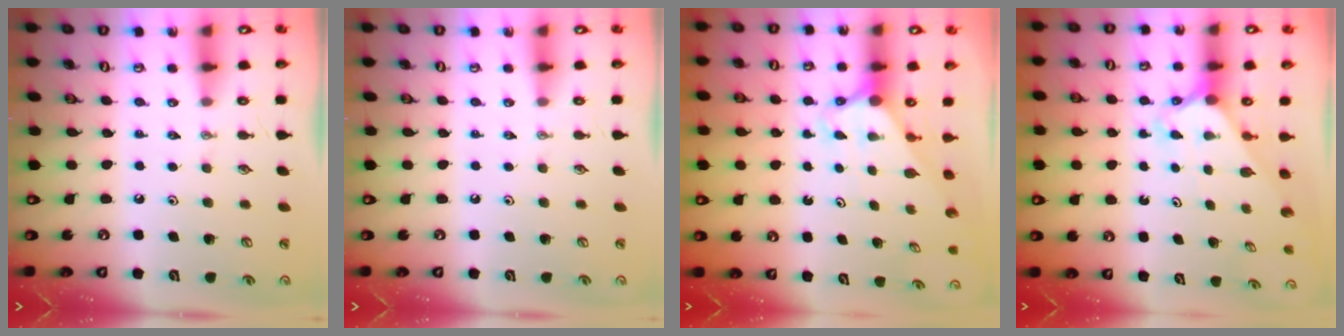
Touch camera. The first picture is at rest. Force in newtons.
{"total": 0.0}
{"total": 2.9, "press": 2.9, "slide": 0.0}
{"total": 2.0, "press": 2.0, "slide": 0.2}